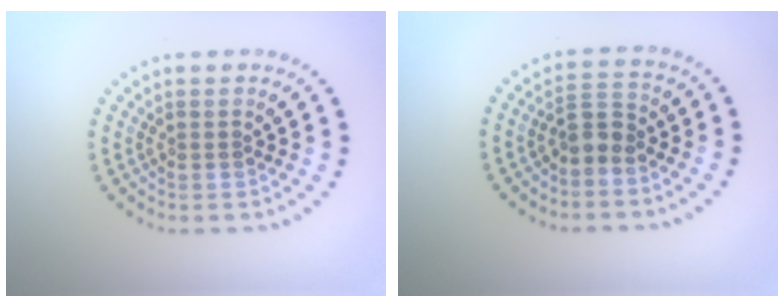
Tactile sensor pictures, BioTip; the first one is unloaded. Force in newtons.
{"total": 1.9, "press": 1.6, "slide": 1.1}